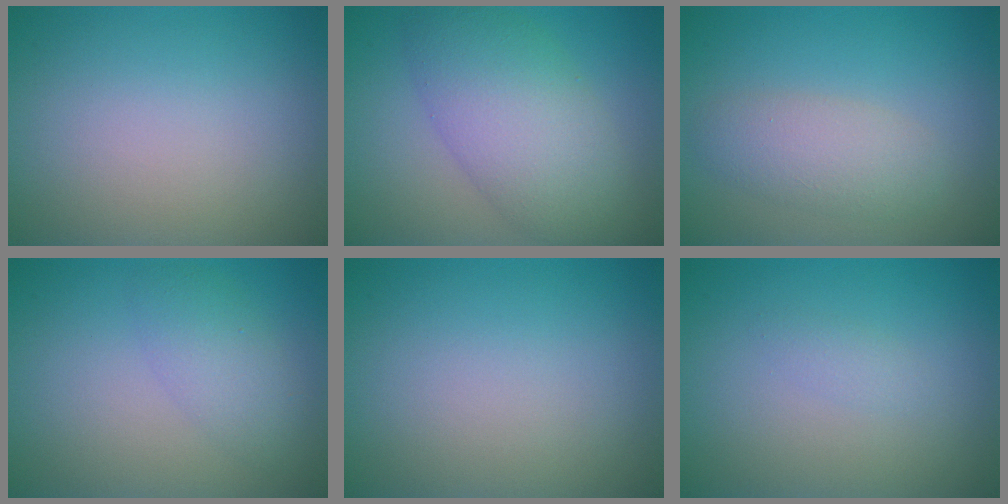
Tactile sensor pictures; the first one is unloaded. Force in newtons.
{"total": 7.6, "press": 7.6, "slide": 0.2}
{"total": 3.2, "press": 3.2, "slide": 0.2}
{"total": 2.7, "press": 2.7, "slide": 0.2}
{"total": 0.0}
{"total": 0.9, "press": 0.9, "slide": 0.1}